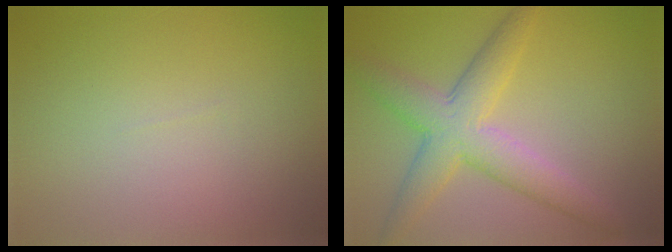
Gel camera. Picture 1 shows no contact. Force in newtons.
{"total": 5.8, "press": 5.8, "slide": 0.4}